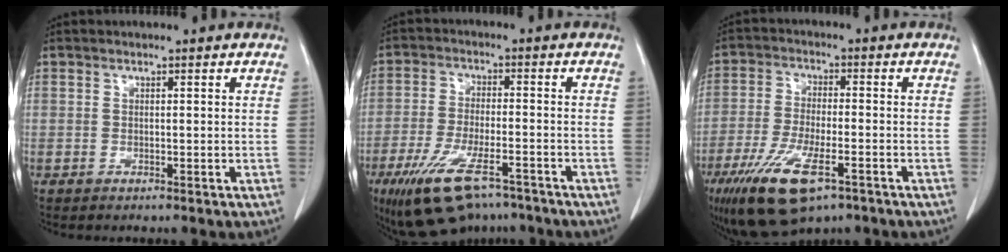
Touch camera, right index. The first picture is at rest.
{"total": 12.6, "force": [-8.6, 4.1, 8.3], "torque": [-0.160, -0.013, -0.144]}
{"total": 12.6, "force": [-7.1, 3.8, 9.6], "torque": [-0.185, -0.022, -0.120]}